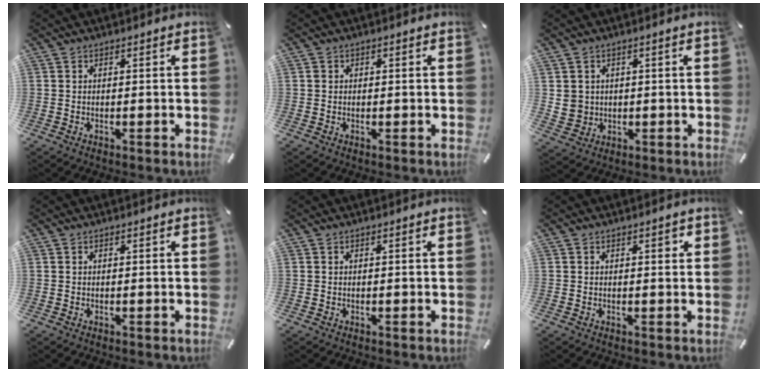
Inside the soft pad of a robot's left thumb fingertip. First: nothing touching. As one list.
[{"total": 0.7, "force": [0.0, 0.6, 0.1], "torque": [-0.001, 0.005, -0.001]}, {"total": 4.6, "force": [0.9, 4.5, 0.5], "torque": [-0.020, 0.003, 0.017]}, {"total": 0.0}, {"total": 0.0}, {"total": 1.1, "force": [0.4, 0.7, 0.8], "torque": [-0.008, 0.001, 0.005]}]